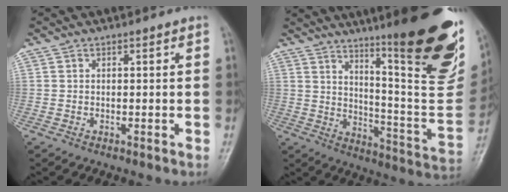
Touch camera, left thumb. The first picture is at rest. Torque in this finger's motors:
{"motor_torque": [2.79, 1.41, 1.36, -1.41, 0.46]}